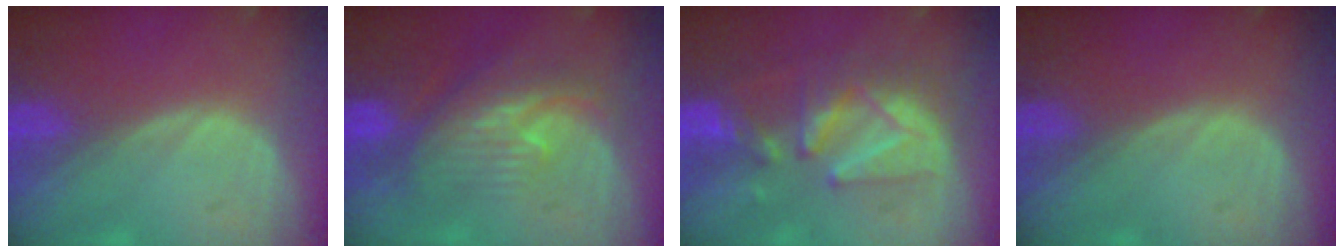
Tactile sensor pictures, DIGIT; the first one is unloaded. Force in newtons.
{"total": 7.9, "press": 7.4, "slide": 2.9}
{"total": 8.6, "press": 8.5, "slide": 1.5}
{"total": 0.0}